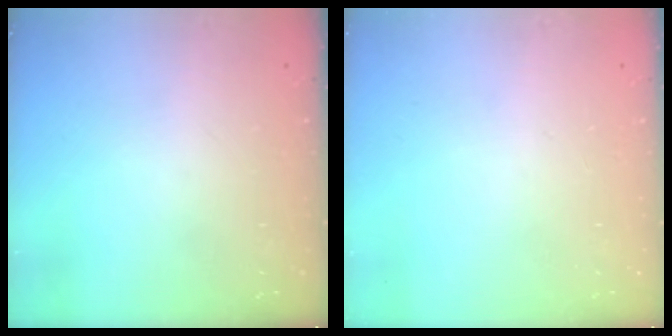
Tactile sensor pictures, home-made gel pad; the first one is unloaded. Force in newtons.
{"total": 0.0}